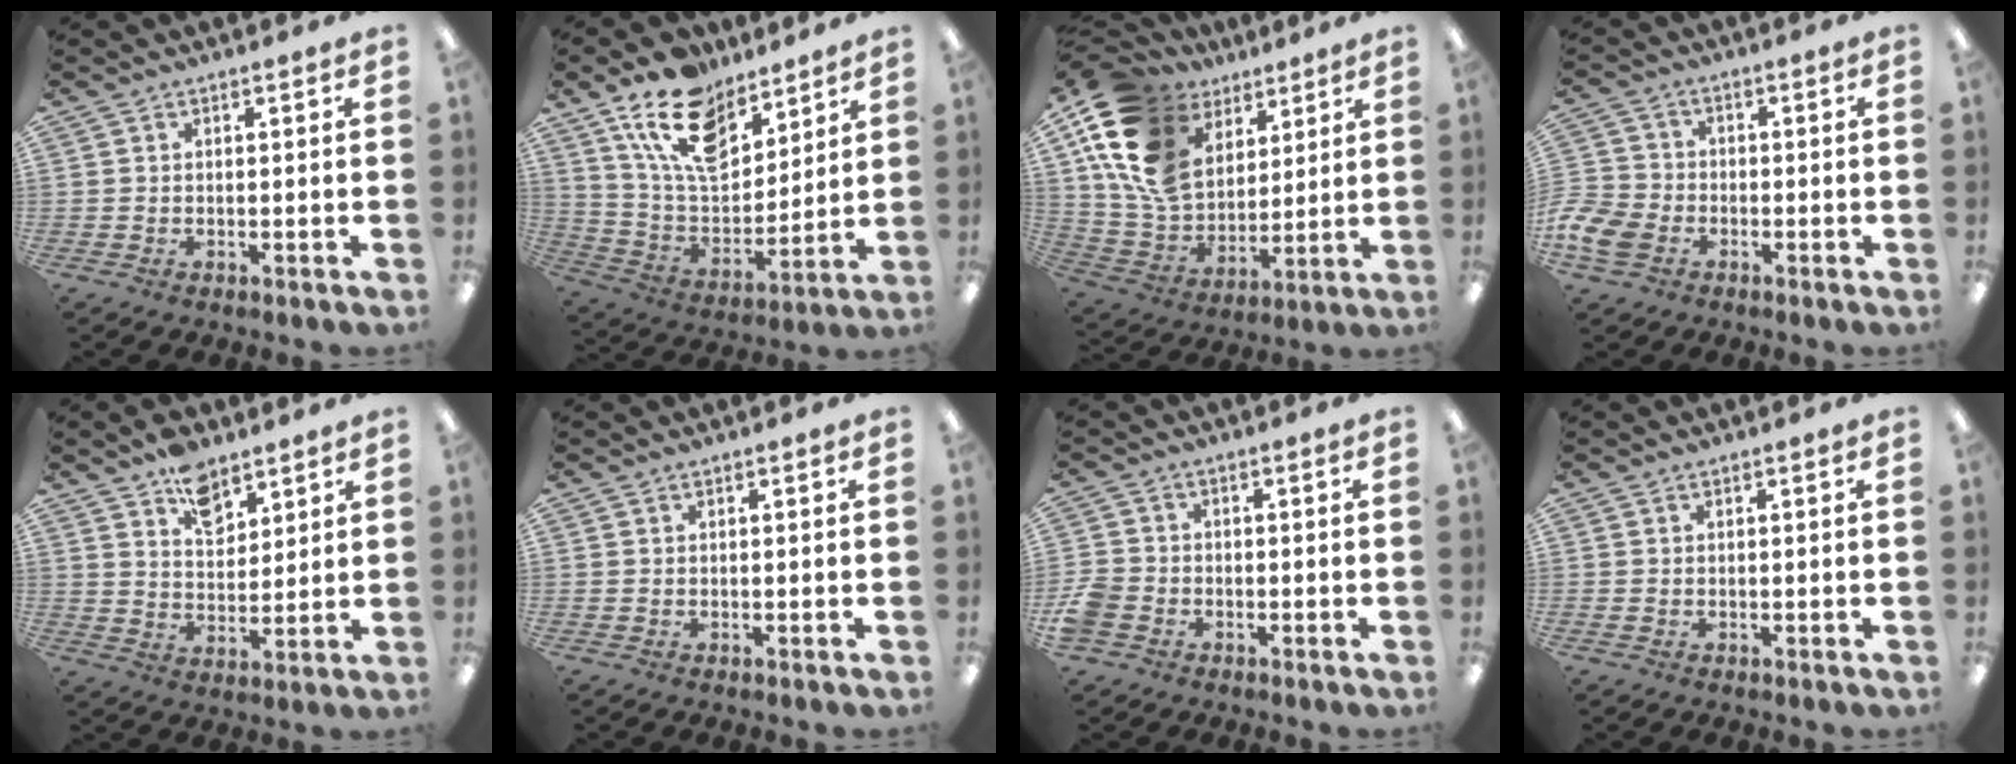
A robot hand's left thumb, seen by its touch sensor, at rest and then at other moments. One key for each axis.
{"total": 17.7, "fx": 11.6, "fy": 9.6, "fz": 9.4, "tx": -0.176, "ty": -0.050, "tz": 0.215}
{"total": 18.3, "fx": 9.5, "fy": 12.1, "fz": 10.0, "tx": -0.220, "ty": -0.038, "tz": 0.181}
{"total": 6.4, "fx": -2.7, "fy": 4.6, "fz": 3.5, "tx": -0.078, "ty": 0.013, "tz": -0.049}
{"total": 8.8, "fx": 6.1, "fy": 5.0, "fz": 3.9, "tx": -0.049, "ty": -0.032, "tz": 0.107}
{"total": 0.0}
{"total": 4.5, "fx": -2.3, "fy": 3.4, "fz": 1.8, "tx": -0.038, "ty": 0.010, "tz": -0.042}
{"total": 0.0}